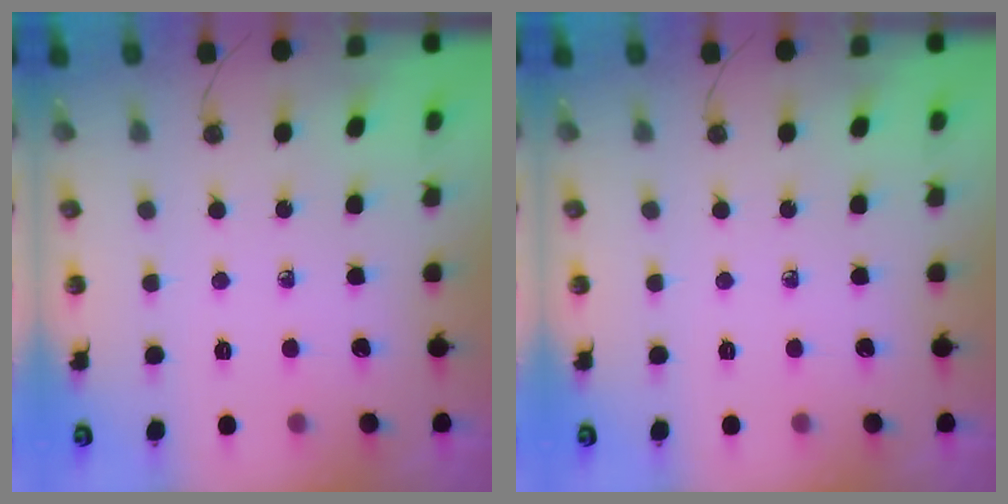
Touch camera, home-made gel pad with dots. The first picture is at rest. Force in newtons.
{"total": 0.0}